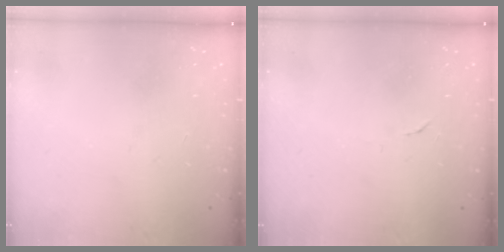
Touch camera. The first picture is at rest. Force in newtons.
{"total": 4.0, "press": 4.0, "slide": 0.3}